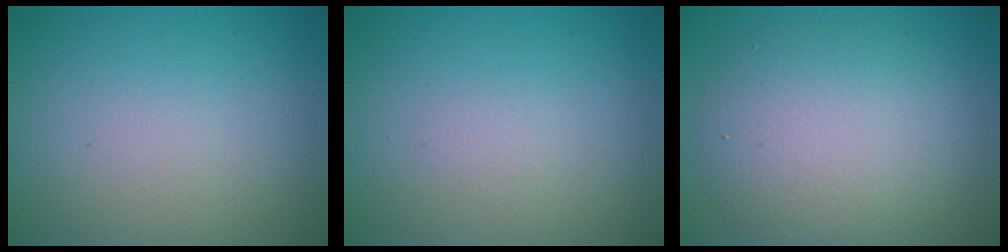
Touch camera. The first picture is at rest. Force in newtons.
{"total": 0.6, "press": 0.6, "slide": 0.0}
{"total": 7.0, "press": 7.0, "slide": 0.4}